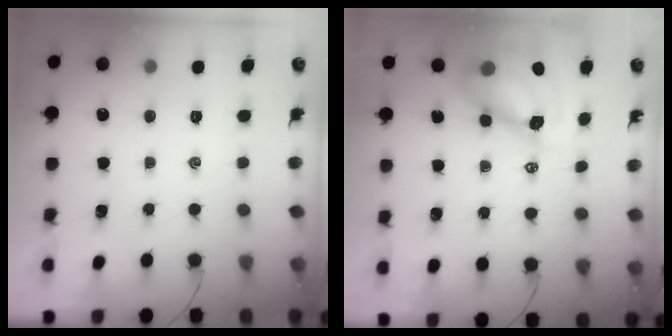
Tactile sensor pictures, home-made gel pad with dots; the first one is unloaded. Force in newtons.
{"total": 9.3, "press": 8.9, "slide": 3.0}